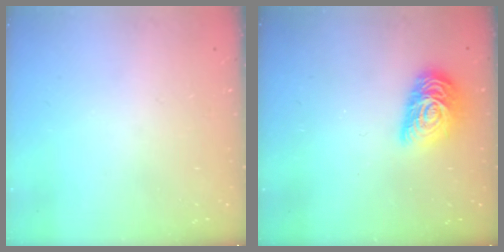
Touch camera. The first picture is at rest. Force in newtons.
{"total": 13.1, "press": 13.1, "slide": 0.5}